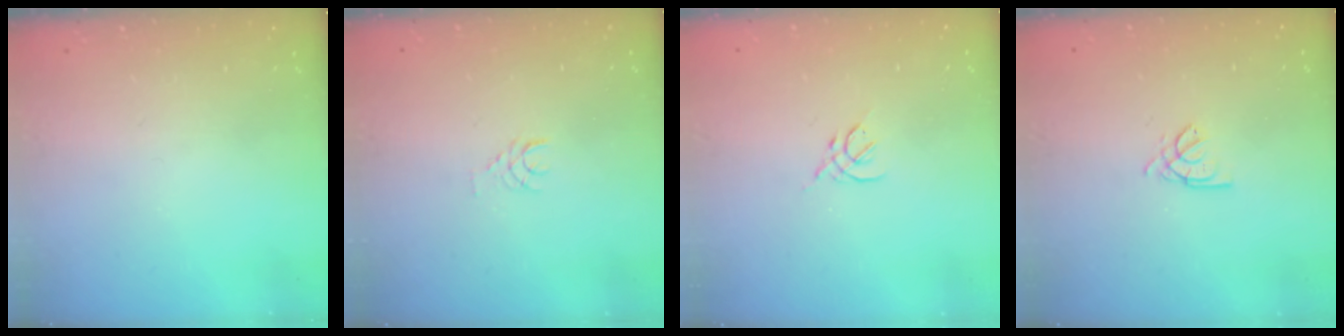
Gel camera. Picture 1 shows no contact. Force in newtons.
{"total": 3.6, "press": 3.6, "slide": 0.3}
{"total": 2.6, "press": 2.5, "slide": 0.7}
{"total": 2.0, "press": 2.0, "slide": 0.4}